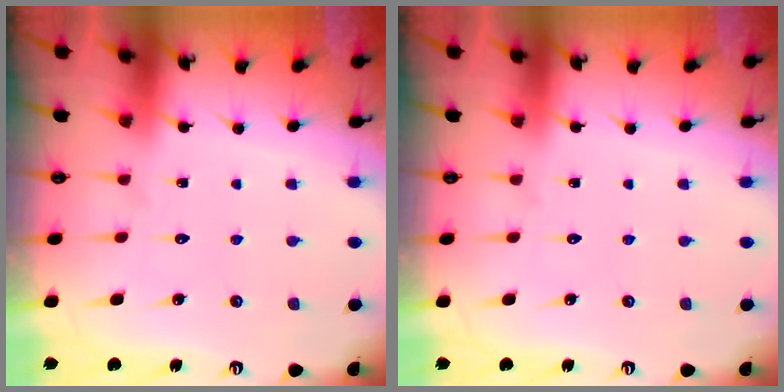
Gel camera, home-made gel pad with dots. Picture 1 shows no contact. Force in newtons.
{"total": 0.0}